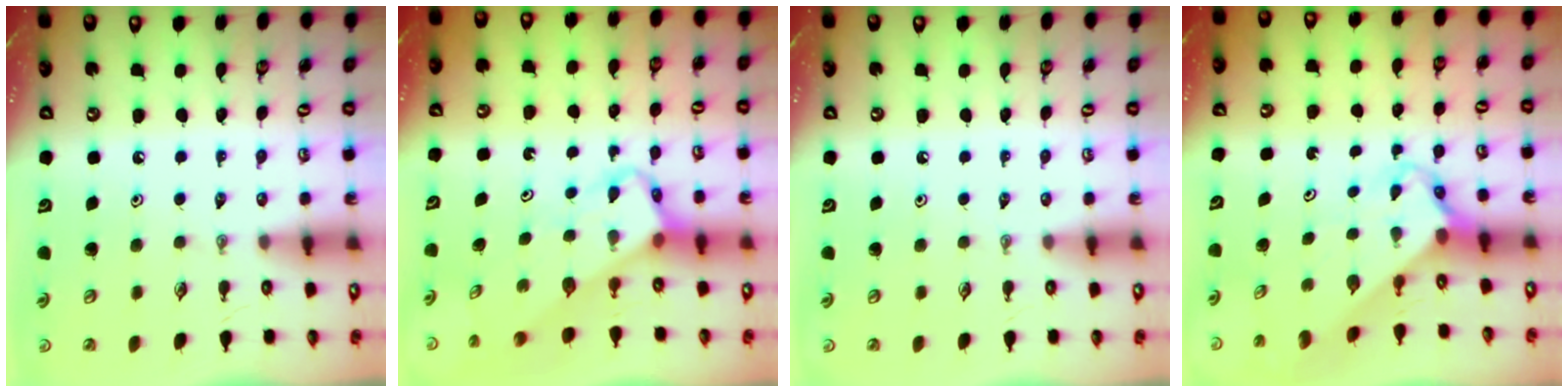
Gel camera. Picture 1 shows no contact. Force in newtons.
{"total": 3.9, "press": 3.9, "slide": 0.3}
{"total": 0.0}
{"total": 2.7, "press": 2.7, "slide": 0.2}